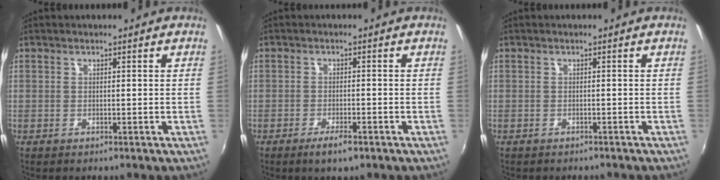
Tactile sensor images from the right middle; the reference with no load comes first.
{"total": 3.6, "force": [-2.4, 0.9, 2.5], "torque": [-0.060, -0.009, -0.045]}
{"total": 1.7, "force": [-1.5, 0.6, 0.4], "torque": [-0.013, -0.010, -0.020]}